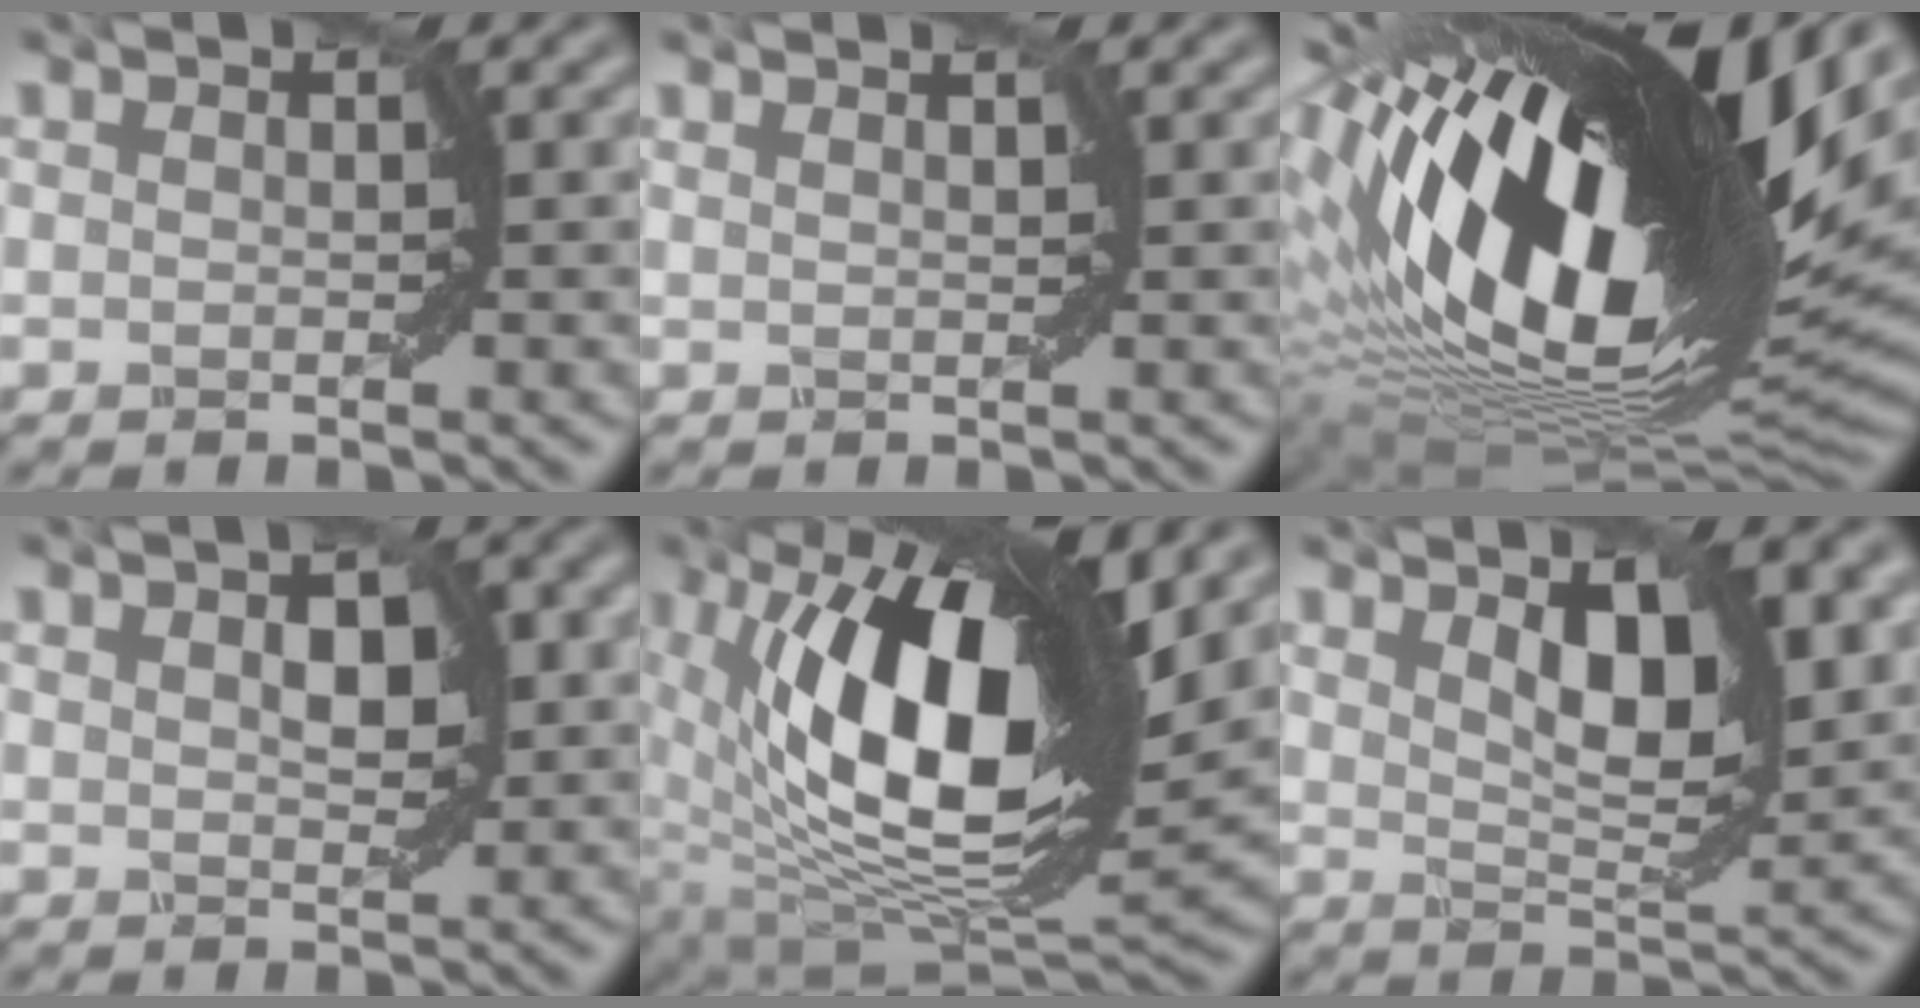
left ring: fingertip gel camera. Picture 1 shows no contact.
{"total": 1.5, "force": [1.3, 0.3, 0.7], "torque": [0.004, -0.005, 0.007]}
{"total": 20.9, "force": [4.3, 8.7, 18.5], "torque": [-0.326, -0.013, 0.067]}
{"total": 3.8, "force": [1.1, 1.8, 3.2], "torque": [-0.051, 0.008, 0.022]}
{"total": 17.2, "force": [4.1, 7.8, 14.8], "torque": [-0.248, -0.001, 0.063]}
{"total": 6.6, "force": [2.7, 2.4, 5.6], "torque": [-0.087, -0.003, 0.048]}